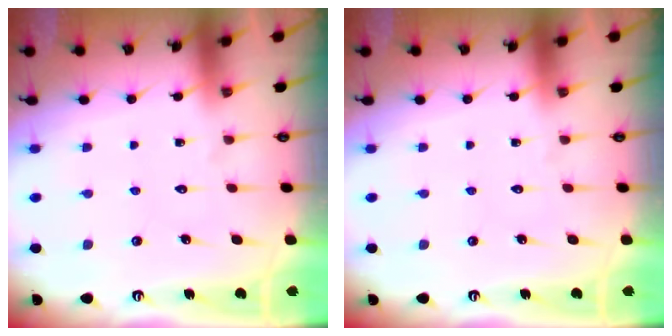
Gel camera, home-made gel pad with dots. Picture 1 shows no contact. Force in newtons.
{"total": 0.0}